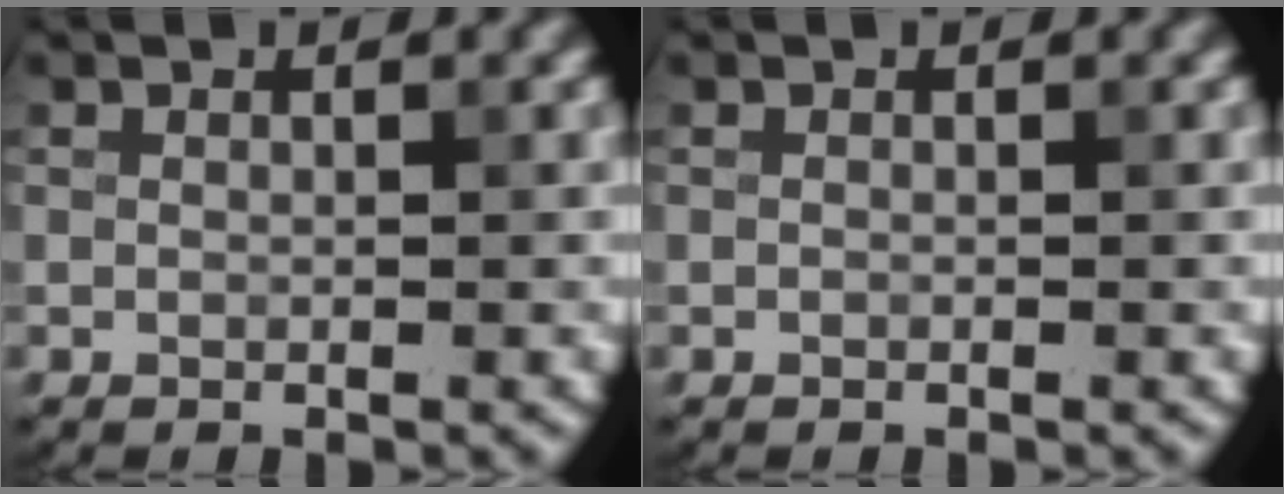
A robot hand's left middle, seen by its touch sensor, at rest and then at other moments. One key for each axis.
{"total": 0.0}